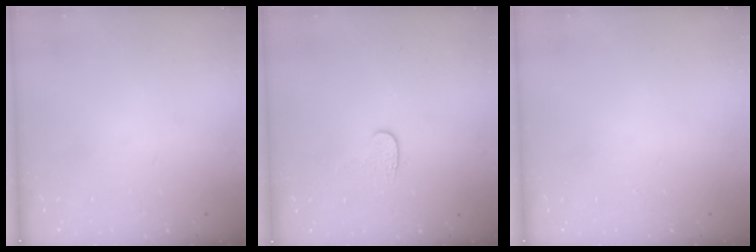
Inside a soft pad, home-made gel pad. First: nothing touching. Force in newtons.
{"total": 3.8, "press": 3.8, "slide": 0.4}
{"total": 0.0}